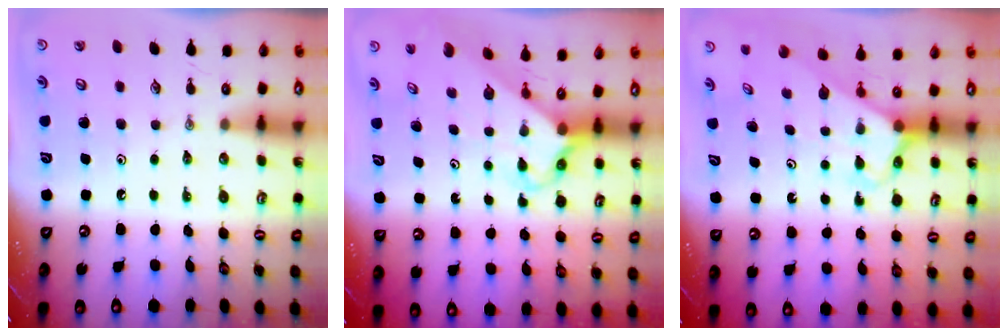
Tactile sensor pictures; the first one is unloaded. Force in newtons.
{"total": 2.8, "press": 2.8, "slide": 0.2}
{"total": 2.7, "press": 2.7, "slide": 0.1}